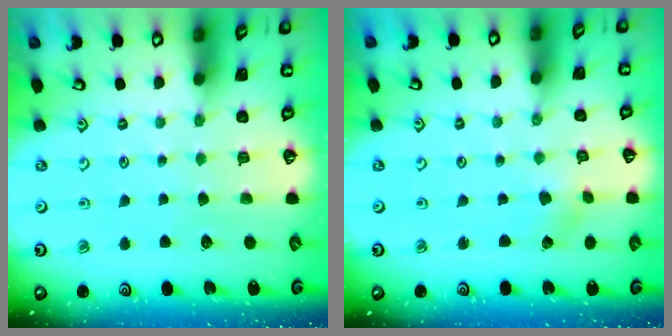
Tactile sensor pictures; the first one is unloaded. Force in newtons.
{"total": 1.1, "press": 1.1, "slide": 0.1}